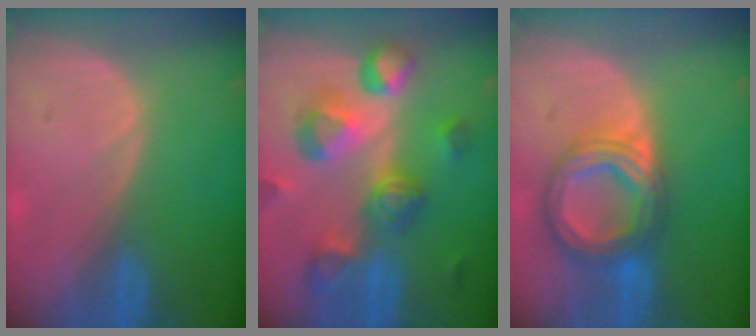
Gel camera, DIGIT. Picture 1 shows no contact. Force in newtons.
{"total": 11.1, "press": 10.0, "slide": 4.9}
{"total": 8.5, "press": 8.5, "slide": 0.6}